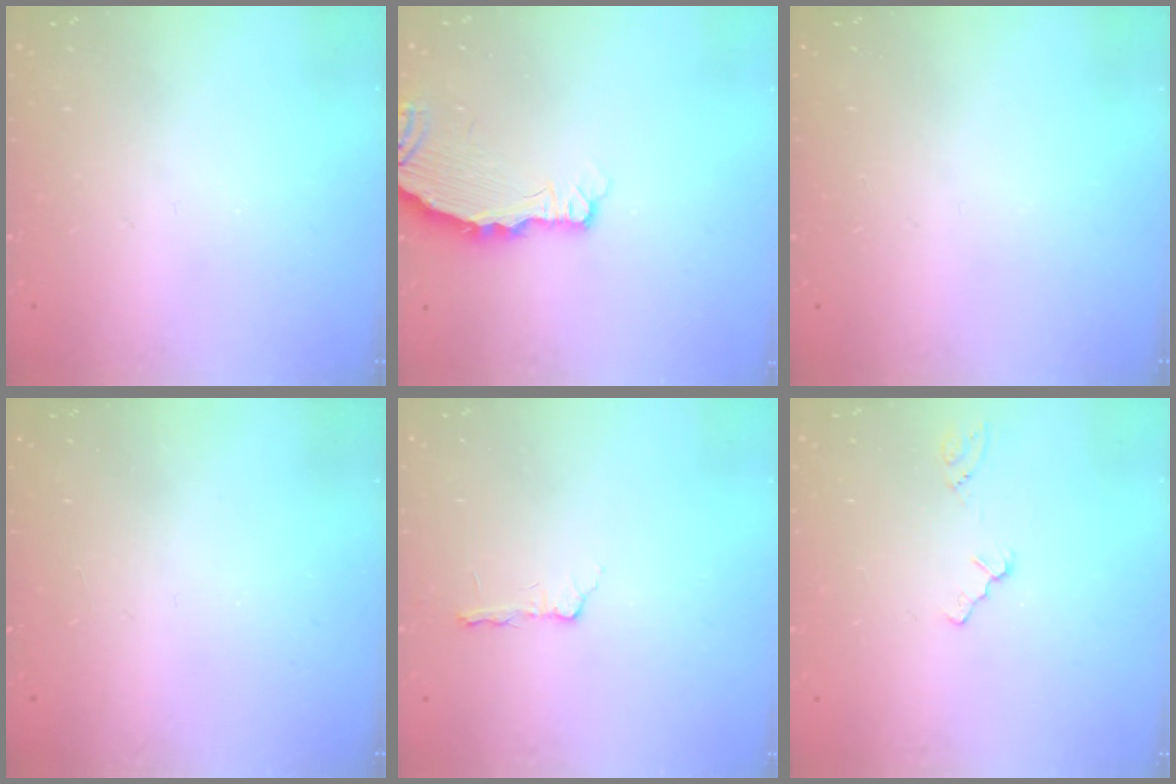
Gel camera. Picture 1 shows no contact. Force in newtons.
{"total": 4.0, "press": 3.9, "slide": 0.4}
{"total": 0.0}
{"total": 0.0}
{"total": 2.2, "press": 2.1, "slide": 0.4}
{"total": 0.0}